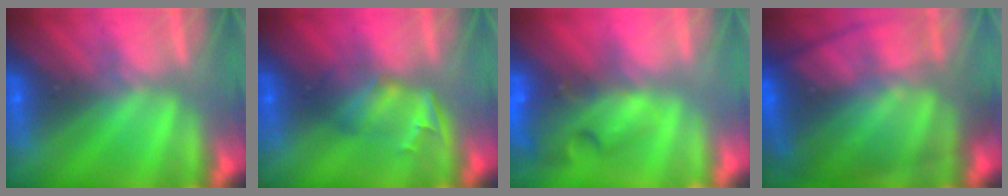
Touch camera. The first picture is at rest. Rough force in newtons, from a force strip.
{"total": 2.5}
{"total": 8.4}
{"total": 7.7}